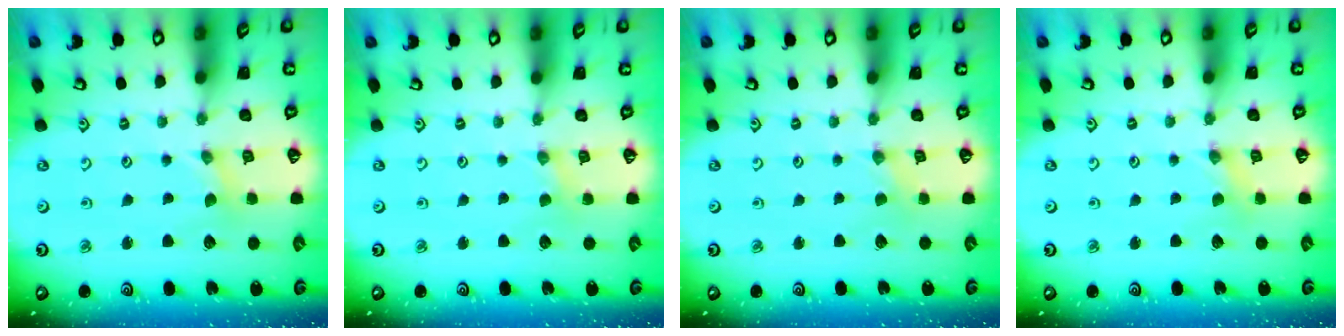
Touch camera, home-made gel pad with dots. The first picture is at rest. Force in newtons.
{"total": 0.0}
{"total": 0.0}
{"total": 0.0}